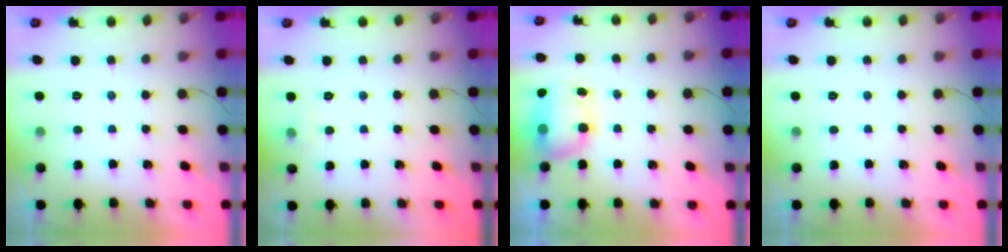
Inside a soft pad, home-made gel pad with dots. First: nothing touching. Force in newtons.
{"total": 6.1, "press": 2.8, "slide": 5.5}
{"total": 11.1, "press": 8.8, "slide": 6.8}
{"total": 0.0}